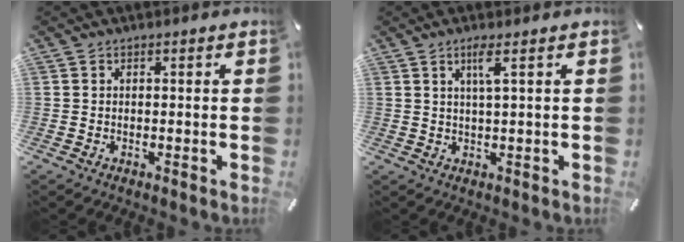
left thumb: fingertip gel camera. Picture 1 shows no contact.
{"total": 3.5, "force": [1.6, 0.0, 3.1], "torque": [-0.066, -0.001, 0.024]}